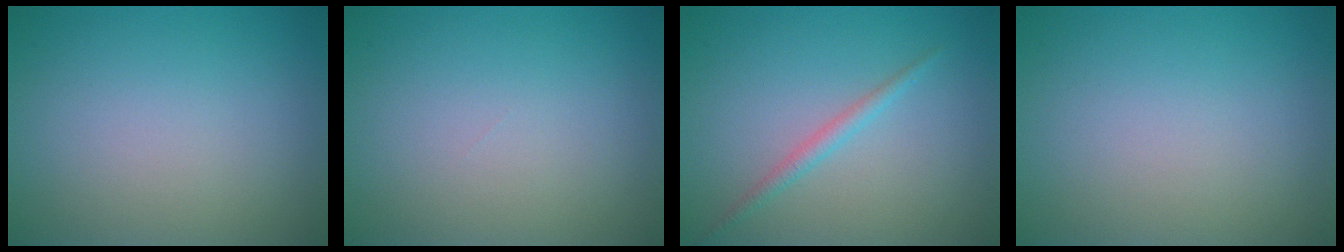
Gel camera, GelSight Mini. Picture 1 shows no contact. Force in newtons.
{"total": 0.0}
{"total": 1.3, "press": 1.3, "slide": 0.1}
{"total": 0.0}